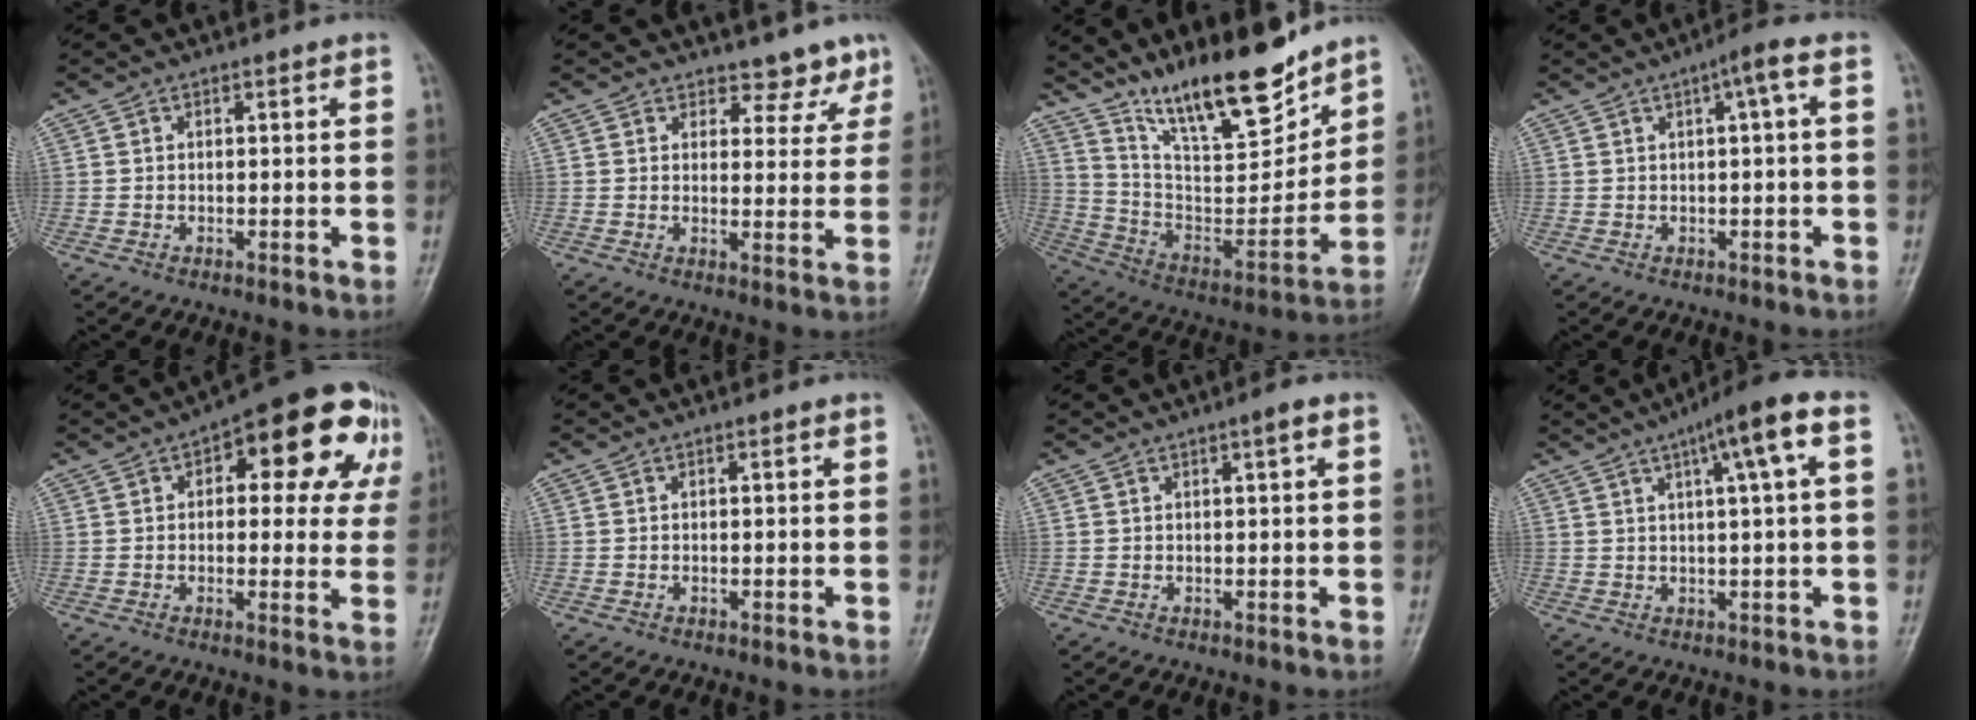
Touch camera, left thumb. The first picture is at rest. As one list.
[{"total": 5.3, "force": [4.4, 2.9, 0.8], "torque": [0.024, -0.032, 0.049]}, {"total": 19.1, "force": [15.0, 5.0, 10.8], "torque": [-0.138, -0.093, 0.270]}, {"total": 3.3, "force": [0.7, 0.3, 3.2], "torque": [-0.051, 0.014, 0.007]}, {"total": 18.2, "force": [6.2, 8.7, 14.7], "torque": [-0.136, 0.018, 0.067]}, {"total": 0.0}, {"total": 1.7, "force": [0.8, 0.1, 1.5], "torque": [-0.026, -0.001, 0.012]}, {"total": 8.7, "force": [3.2, 0.5, 8.0], "torque": [-0.131, 0.016, 0.045]}]